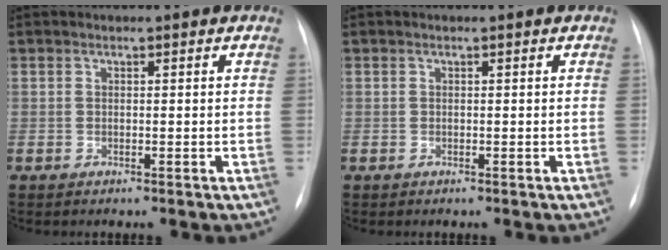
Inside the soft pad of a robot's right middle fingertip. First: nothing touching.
{"total": 0.0}